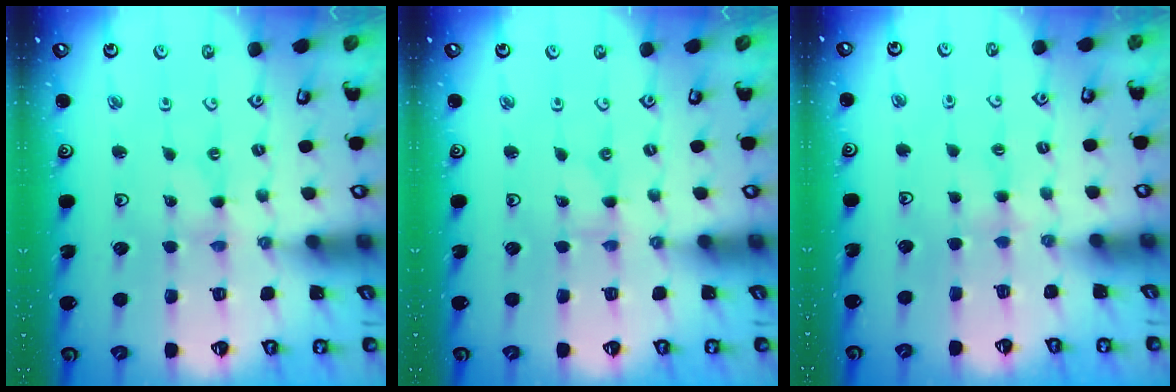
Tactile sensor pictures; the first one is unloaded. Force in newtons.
{"total": 0.0}
{"total": 3.1, "press": 3.0, "slide": 0.5}